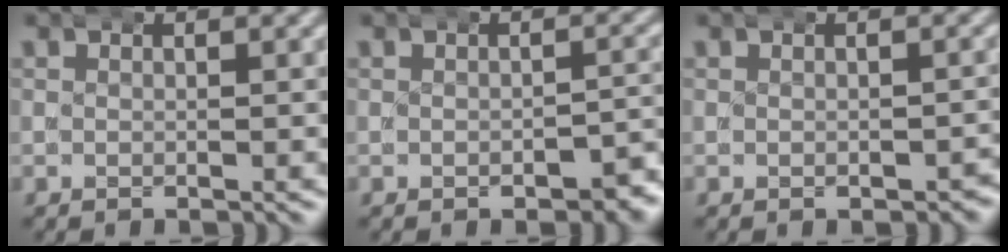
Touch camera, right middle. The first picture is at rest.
{"total": 2.7, "force": [-1.9, 1.2, 1.6], "torque": [-0.019, -0.003, -0.029]}
{"total": 1.3, "force": [-0.8, 0.8, 0.7], "torque": [-0.005, -0.002, -0.012]}